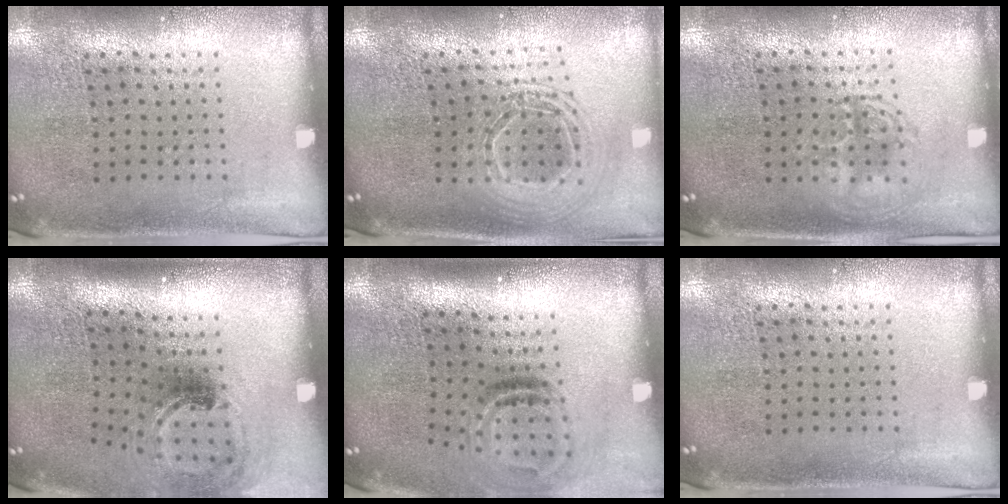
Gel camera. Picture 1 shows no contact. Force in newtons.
{"total": 1.9, "press": 1.5, "slide": 1.2}
{"total": 1.1, "press": 1.1, "slide": 0.2}
{"total": 1.5, "press": 1.2, "slide": 1.0}
{"total": 2.0, "press": 1.1, "slide": 1.6}
{"total": 0.0}